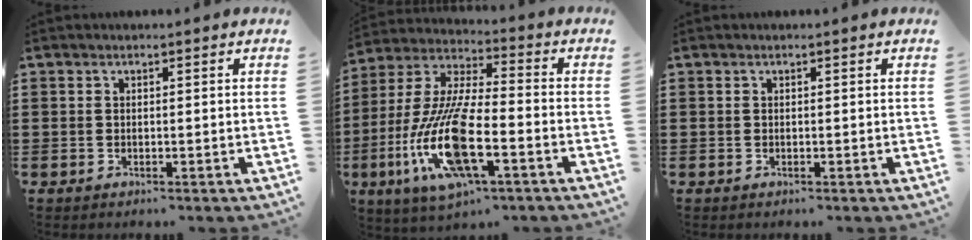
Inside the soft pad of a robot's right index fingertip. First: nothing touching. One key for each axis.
{"total": 15.0, "fx": -6.4, "fy": 4.3, "fz": 12.8, "tx": -0.287, "ty": -0.015, "tz": -0.122}
{"total": 0.0}